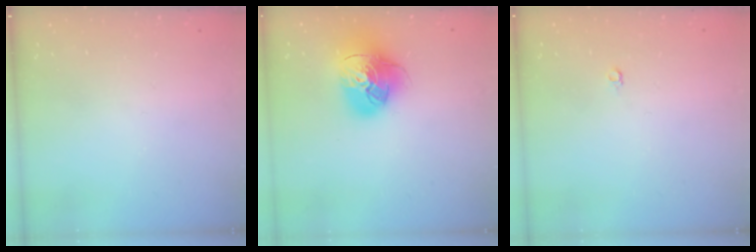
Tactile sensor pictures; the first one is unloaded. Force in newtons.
{"total": 17.7, "press": 17.5, "slide": 2.2}
{"total": 3.3, "press": 3.3, "slide": 0.3}